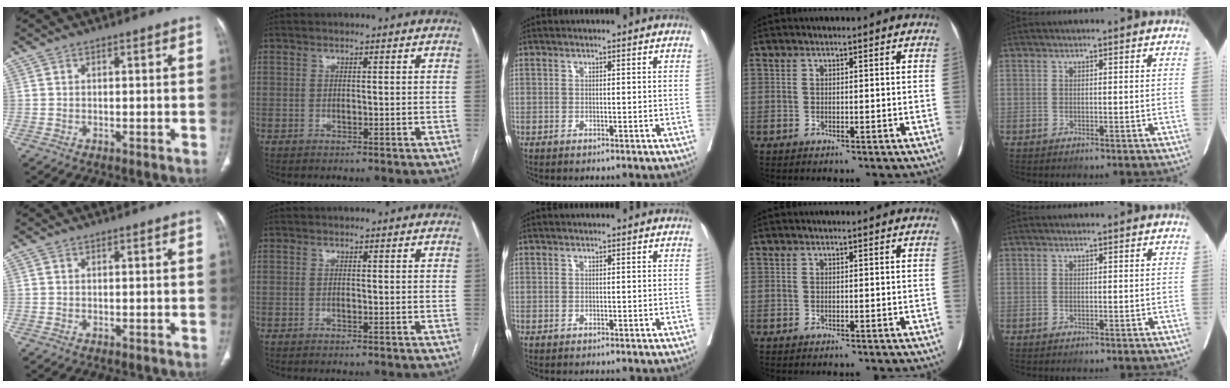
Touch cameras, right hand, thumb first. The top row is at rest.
{}